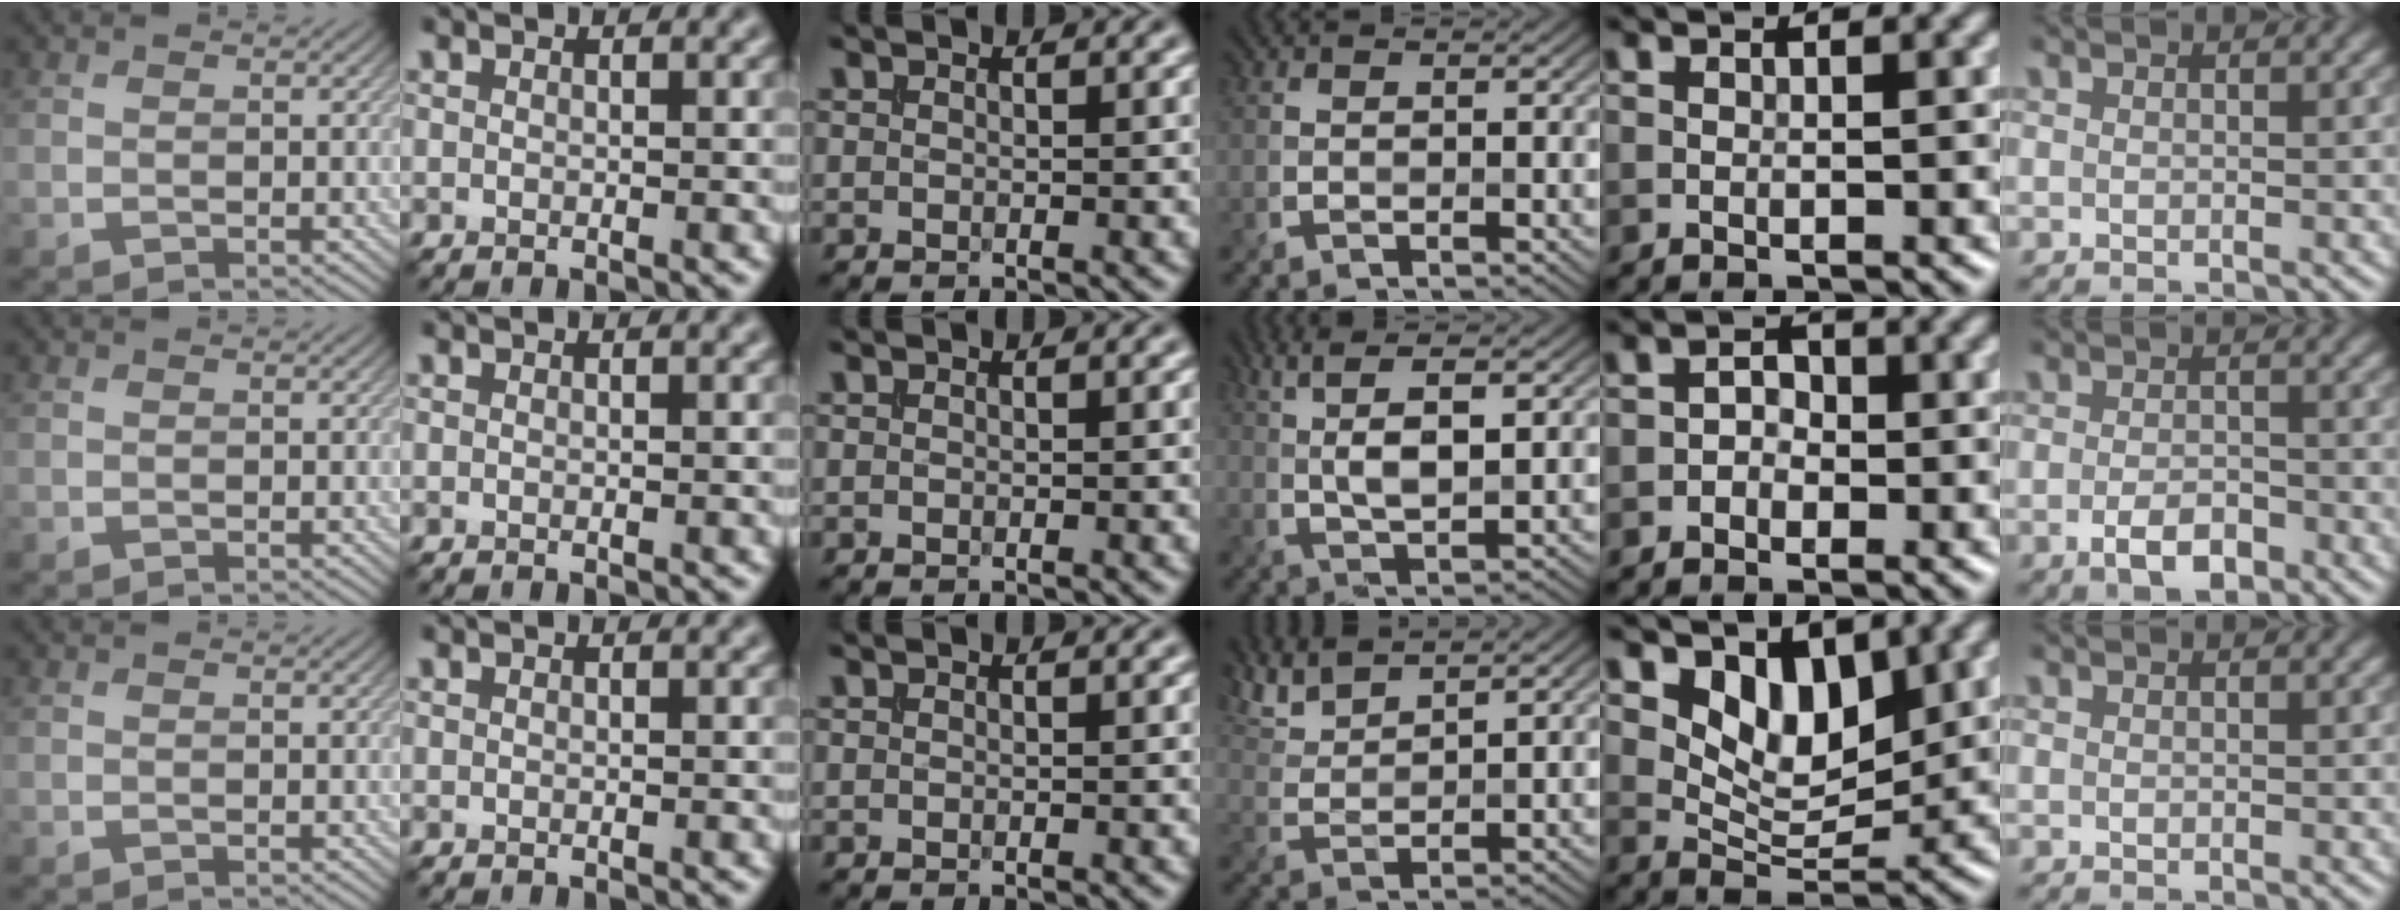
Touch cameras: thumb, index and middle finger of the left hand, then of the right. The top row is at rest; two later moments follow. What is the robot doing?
{"motion": "extract", "object": "file holder"}